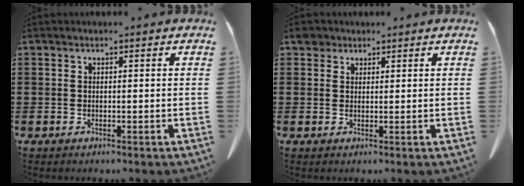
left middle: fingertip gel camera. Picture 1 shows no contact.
{"total": 2.1, "force": [1.7, 1.2, 0.4], "torque": [-0.015, 0.004, 0.033]}